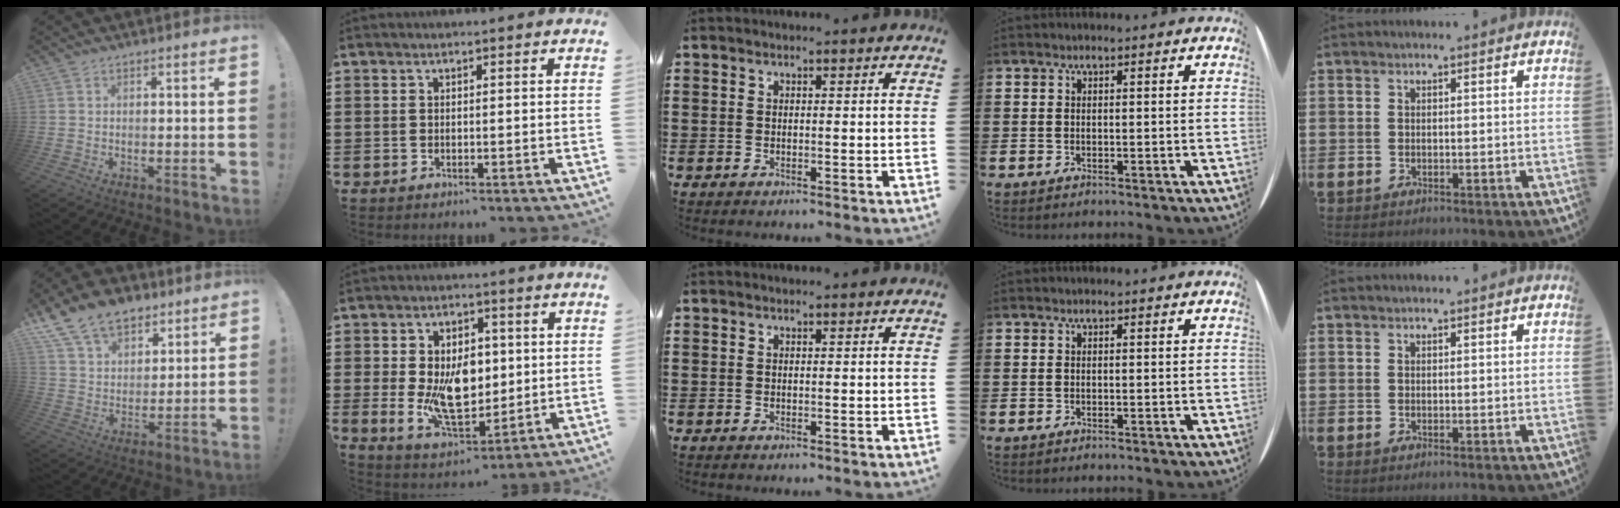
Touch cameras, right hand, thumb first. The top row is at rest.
{"thumb": {"total": 14.8, "force": [10.5, 9.0, 5.4], "torque": [-0.106, -0.065, 0.201]}, "index": {"total": 11.1, "force": [0.2, 6.7, 8.9], "torque": [-0.163, 0.001, 0.002]}}